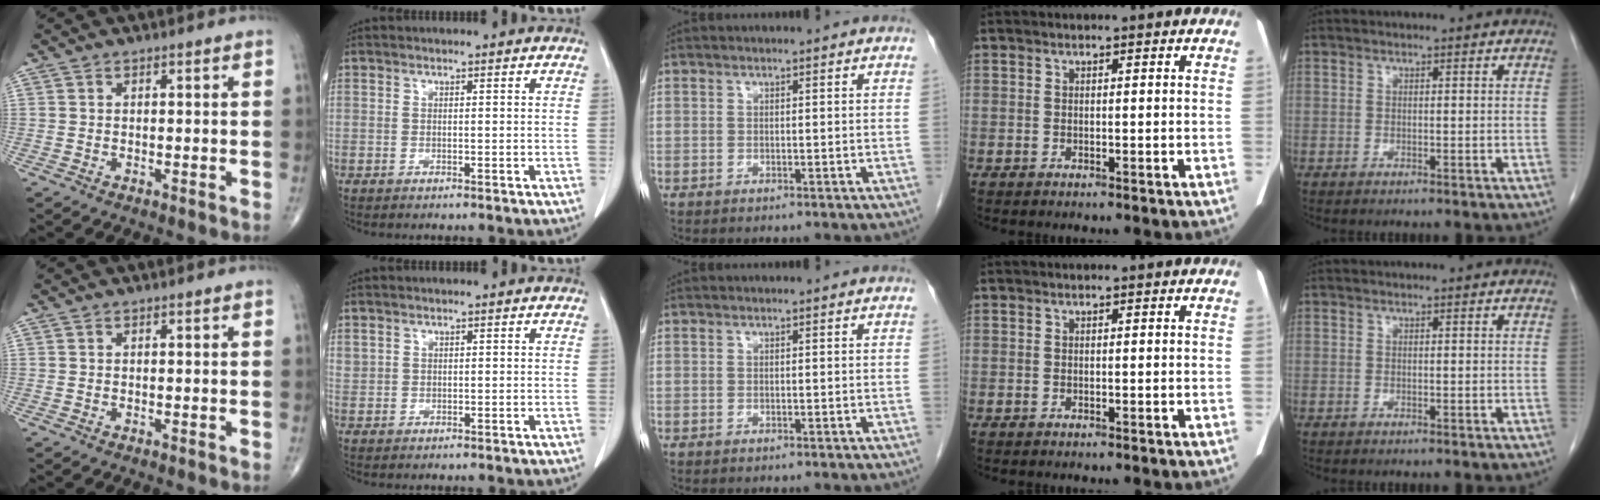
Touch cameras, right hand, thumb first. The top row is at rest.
{"index": {"total": 1.2, "force": [0.8, 0.9, 0.1], "torque": [0.007, 0.006, 0.014]}}